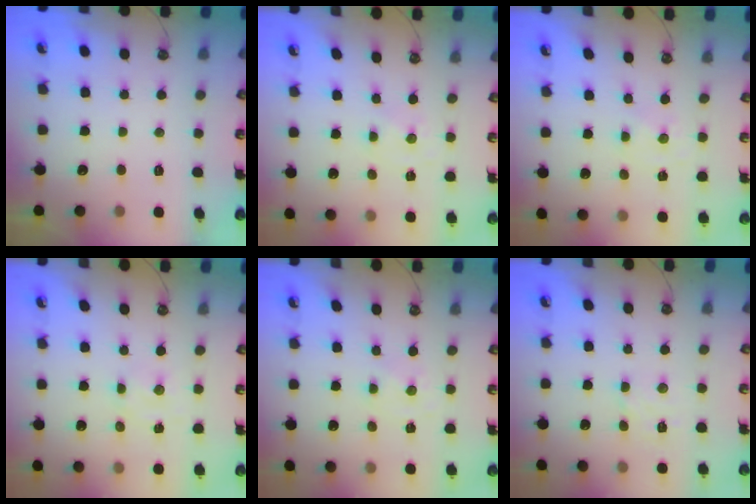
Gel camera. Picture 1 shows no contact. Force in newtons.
{"total": 0.0}
{"total": 0.0}
{"total": 1.9, "press": 1.9, "slide": 0.3}
{"total": 0.0}
{"total": 2.9, "press": 2.9, "slide": 0.2}